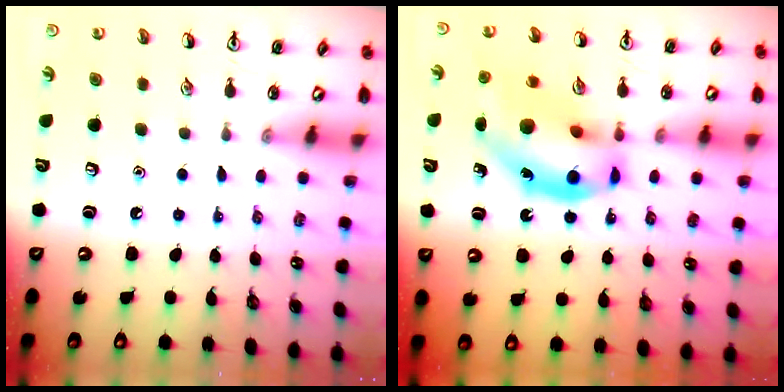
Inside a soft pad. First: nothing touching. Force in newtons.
{"total": 17.4, "press": 16.9, "slide": 4.5}